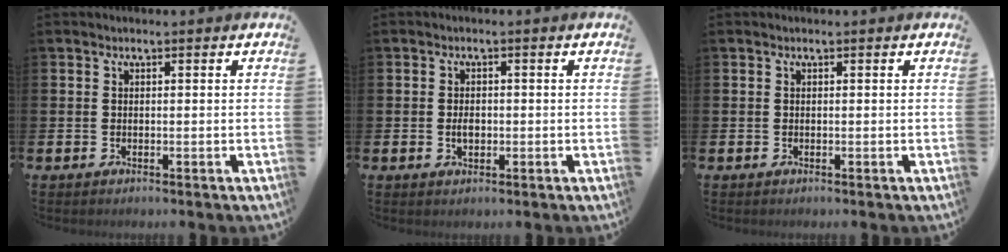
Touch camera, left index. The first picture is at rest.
{"total": 2.0, "force": [-0.2, 1.2, 1.5], "torque": [-0.019, 0.000, -0.006]}
{"total": 0.0}